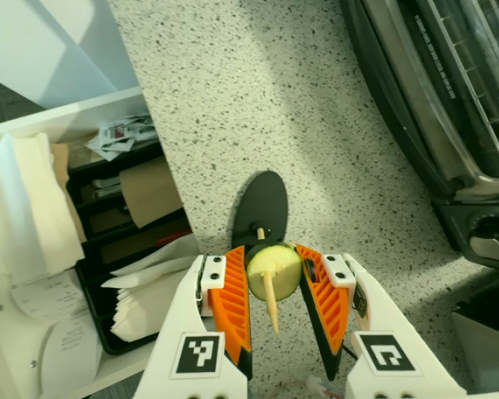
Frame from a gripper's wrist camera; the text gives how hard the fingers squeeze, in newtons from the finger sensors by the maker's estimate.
{"total": 8.1, "left": 8.2, "right": 8.1}